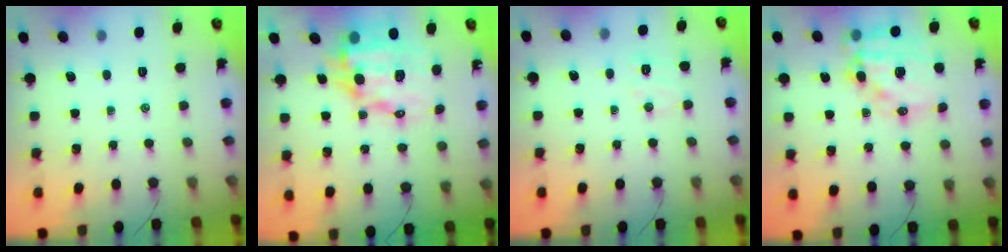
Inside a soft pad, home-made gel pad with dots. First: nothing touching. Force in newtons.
{"total": 15.1, "press": 14.6, "slide": 3.8}
{"total": 5.1, "press": 4.9, "slide": 1.1}
{"total": 18.5, "press": 18.0, "slide": 4.4}